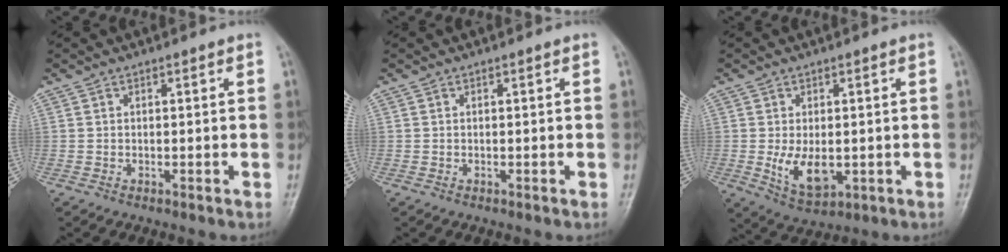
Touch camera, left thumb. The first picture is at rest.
{"total": 0.0}
{"total": 7.2, "force": [-0.8, 4.2, 5.8], "torque": [-0.091, -0.016, -0.001]}